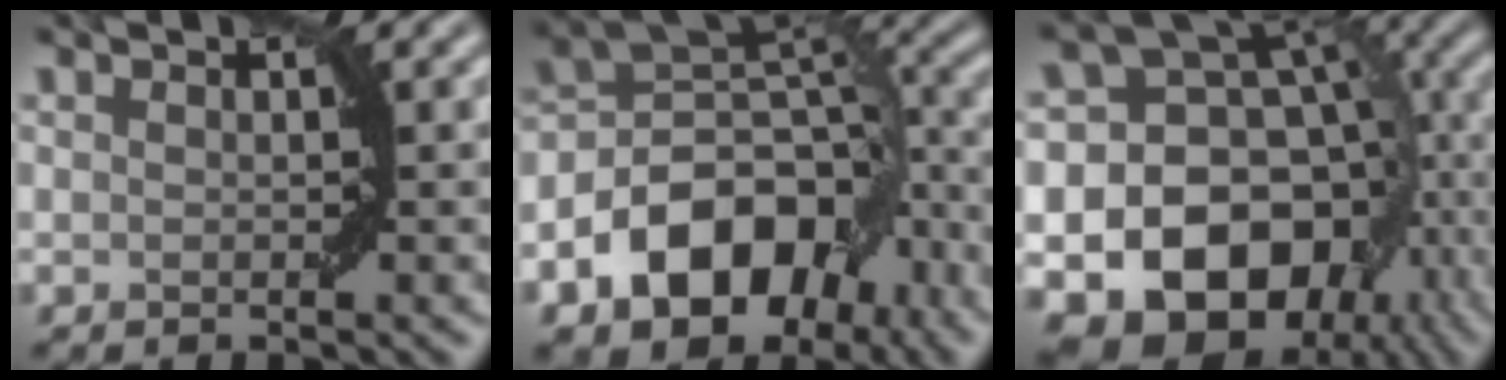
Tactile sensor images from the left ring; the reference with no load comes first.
{"total": 11.5, "force": [-5.6, 7.7, 6.5], "torque": [-0.101, 0.006, -0.103]}
{"total": 19.2, "force": [-7.1, 15.0, 9.7], "torque": [-0.143, -0.018, -0.120]}